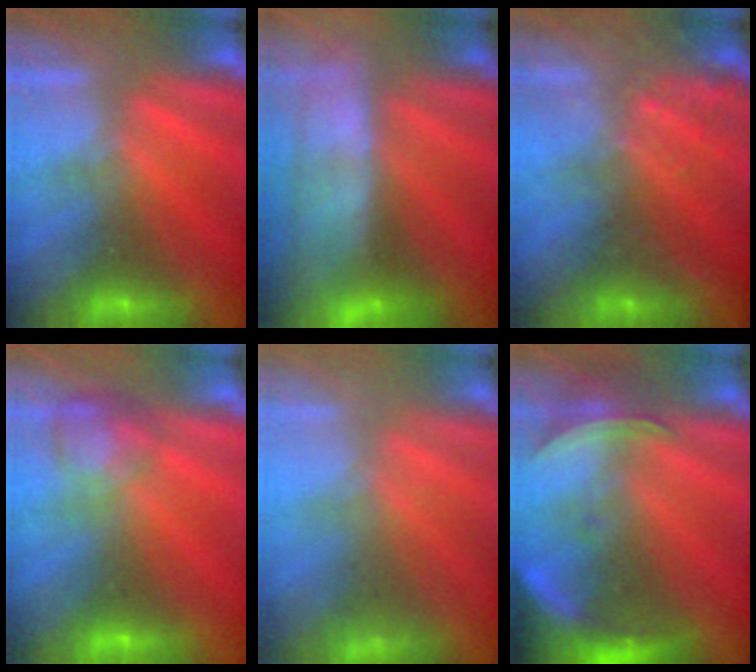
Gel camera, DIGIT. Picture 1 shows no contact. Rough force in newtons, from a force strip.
{"total": 7.4}
{"total": 9.0}
{"total": 3.8}
{"total": 1.0}
{"total": 9.1}